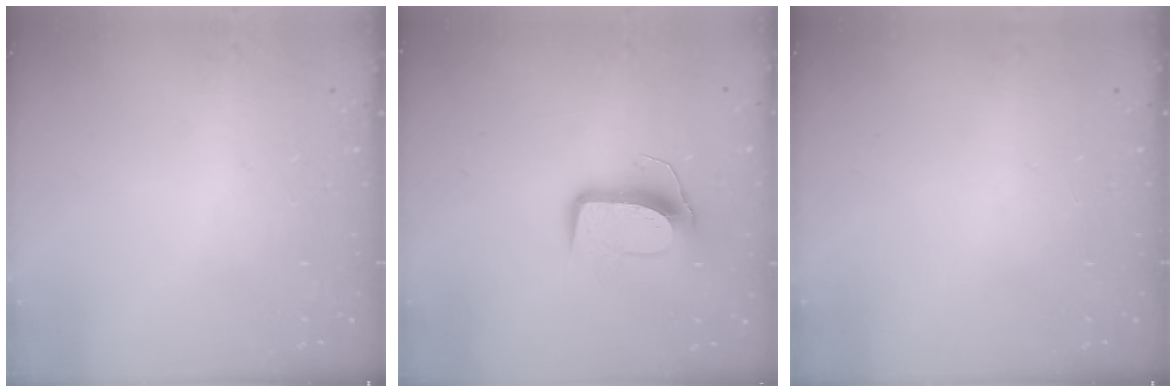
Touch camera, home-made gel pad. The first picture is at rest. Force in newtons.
{"total": 10.3, "press": 10.3, "slide": 0.7}
{"total": 0.0}